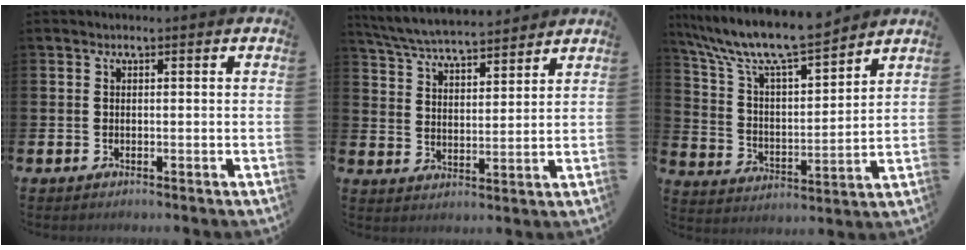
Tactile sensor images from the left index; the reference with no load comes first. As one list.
[{"total": 6.3, "force": [6.2, 0.7, 1.2], "torque": [-0.048, -0.037, 0.109]}, {"total": 10.7, "force": [9.8, 1.5, 4.1], "torque": [-0.120, -0.060, 0.170]}]